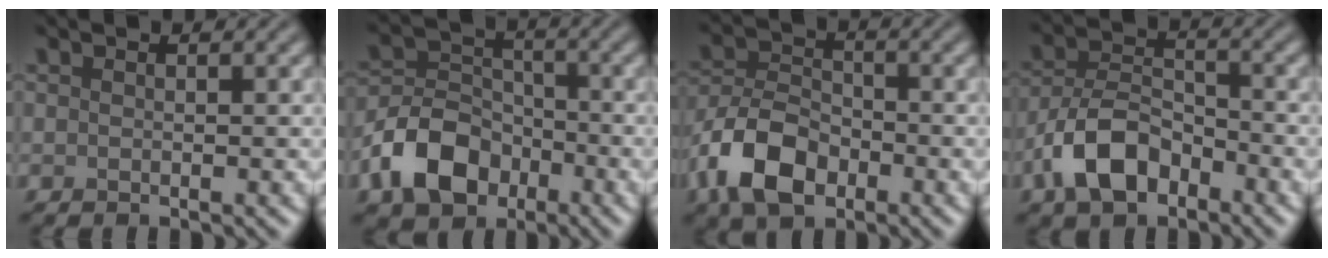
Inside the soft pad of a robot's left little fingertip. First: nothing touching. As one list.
[{"total": 6.8, "force": [-3.4, 4.8, 3.5], "torque": [-0.064, -0.001, -0.076]}, {"total": 7.3, "force": [-3.6, 4.5, 4.5], "torque": [-0.093, 0.001, -0.078]}, {"total": 6.2, "force": [-3.4, 3.4, 3.8], "torque": [-0.069, 0.004, -0.073]}]